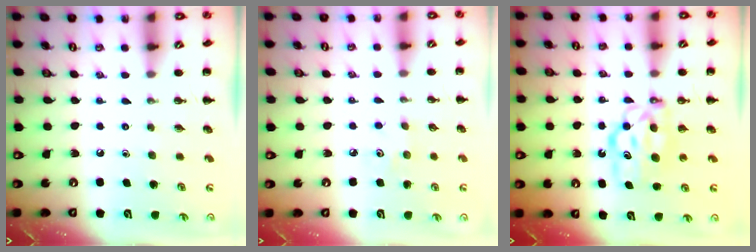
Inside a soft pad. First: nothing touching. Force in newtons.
{"total": 2.7, "press": 2.6, "slide": 0.8}
{"total": 8.3, "press": 8.1, "slide": 1.5}